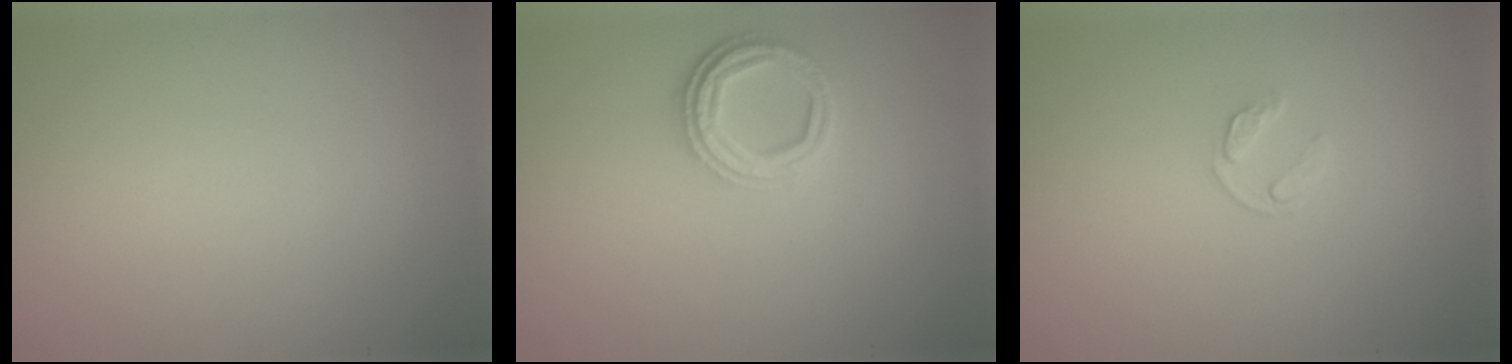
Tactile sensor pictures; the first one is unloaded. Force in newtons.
{"total": 3.8, "press": 2.9, "slide": 2.4}
{"total": 0.9, "press": 0.5, "slide": 0.8}